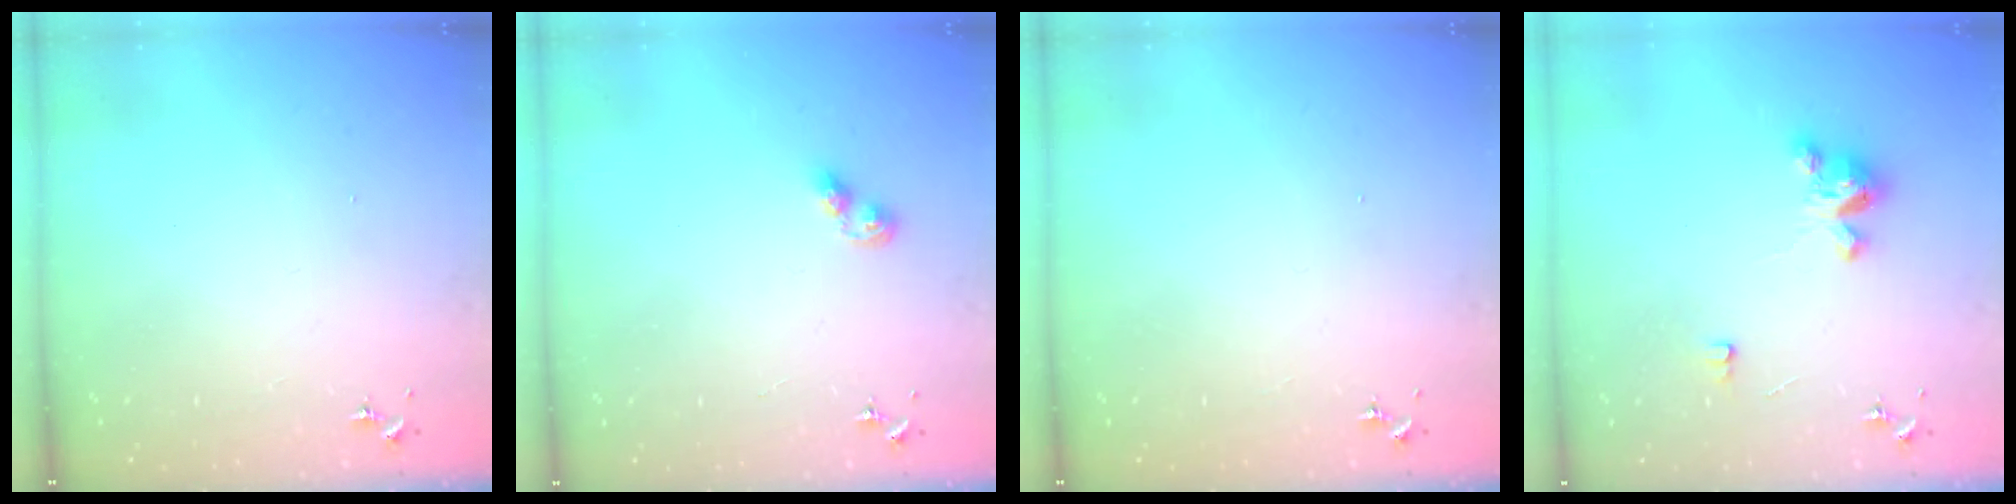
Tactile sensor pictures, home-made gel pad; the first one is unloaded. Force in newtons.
{"total": 5.6, "press": 5.5, "slide": 0.6}
{"total": 0.0}
{"total": 6.7, "press": 6.7, "slide": 0.4}